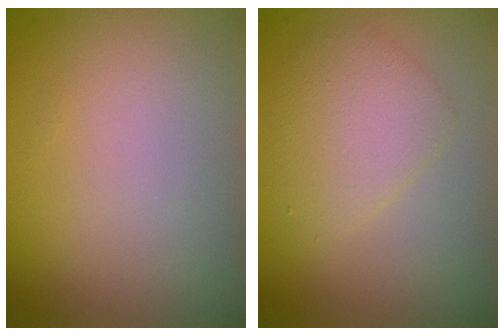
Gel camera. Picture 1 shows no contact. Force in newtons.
{"total": 3.1, "press": 3.1, "slide": 0.3}